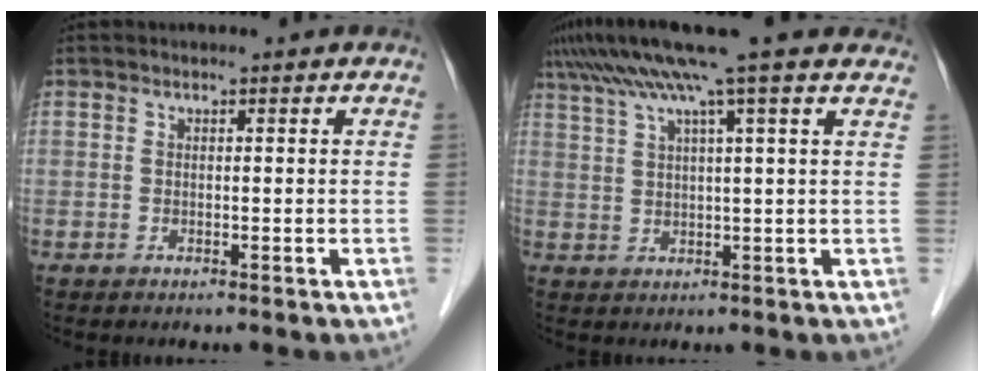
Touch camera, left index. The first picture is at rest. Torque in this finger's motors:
{"motor_torque": [0.97, -1.17, 0.69, 0.21]}